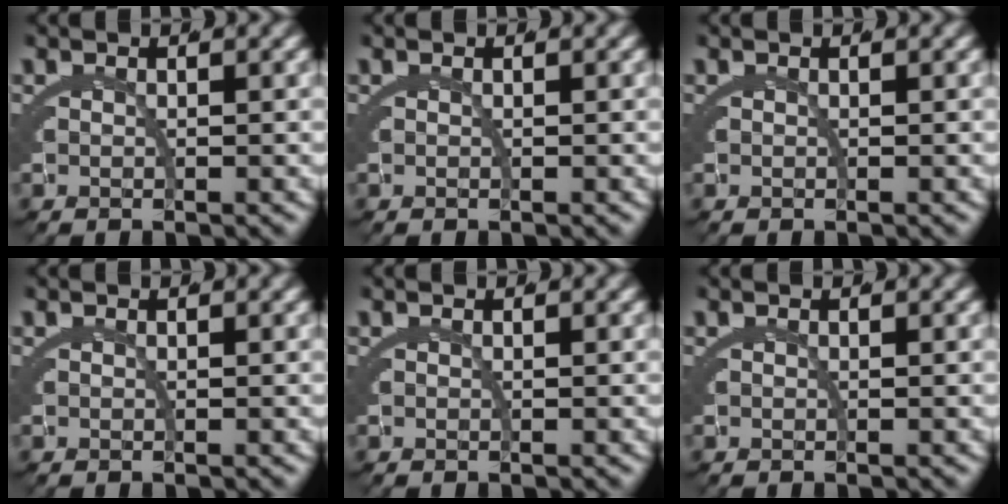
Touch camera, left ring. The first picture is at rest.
{"total": 0.0}
{"total": 0.0}
{"total": 0.0}
{"total": 0.0}
{"total": 0.0}